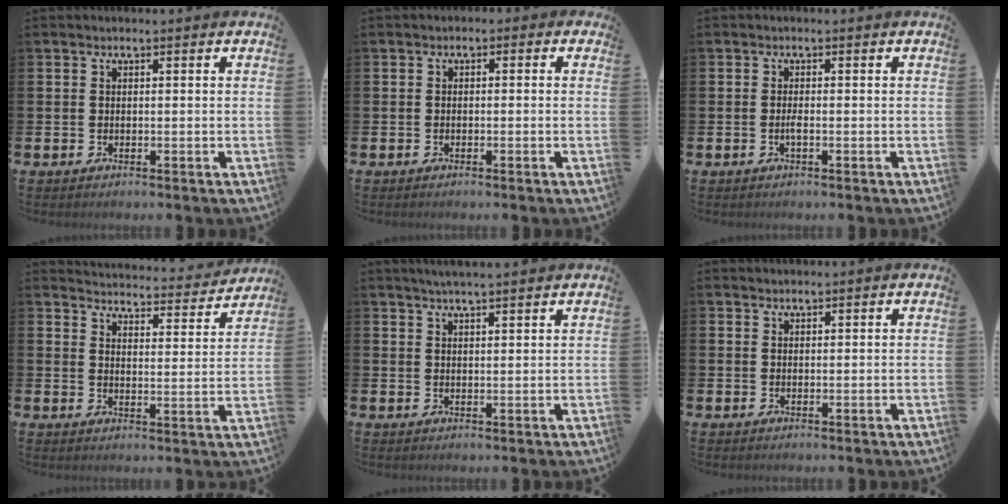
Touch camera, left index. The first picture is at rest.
{"total": 1.1, "force": [-0.8, 0.7, 0.2], "torque": [-0.006, 0.003, -0.019]}
{"total": 1.0, "force": [-0.3, 0.1, 0.9], "torque": [-0.024, 0.000, -0.005]}
{"total": 4.0, "force": [4.0, 0.4, 0.3], "torque": [-0.019, -0.038, 0.064]}
{"total": 3.1, "force": [2.9, -0.1, 0.9], "torque": [-0.020, -0.006, 0.052]}
{"total": 0.9, "force": [0.9, 0.3, -0.1], "torque": [0.009, -0.001, 0.015]}